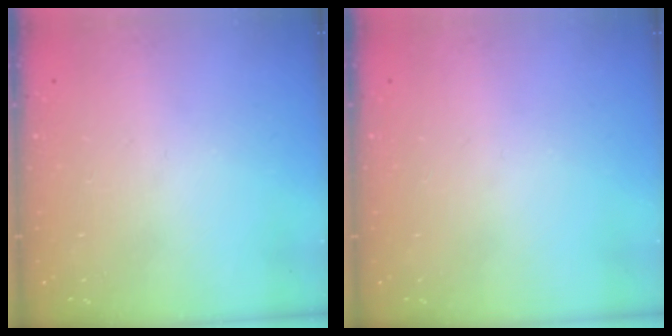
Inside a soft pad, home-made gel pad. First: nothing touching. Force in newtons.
{"total": 0.0}